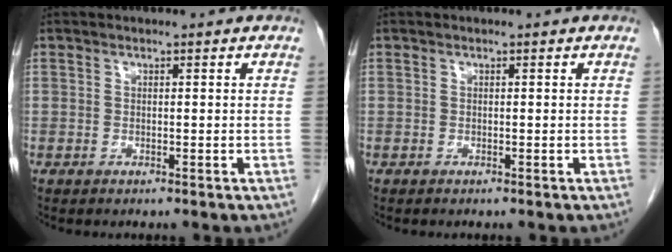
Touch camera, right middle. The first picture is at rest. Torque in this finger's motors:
{"motor_torque": [-0.21, -0.30, 0.00, -0.01]}